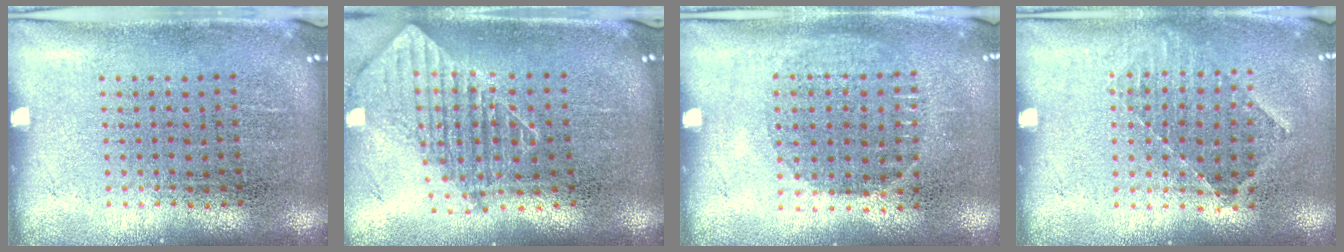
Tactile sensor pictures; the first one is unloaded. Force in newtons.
{"total": 1.9, "press": 1.4, "slide": 1.2}
{"total": 0.9, "press": 0.8, "slide": 0.4}
{"total": 0.8, "press": 0.8, "slide": 0.2}